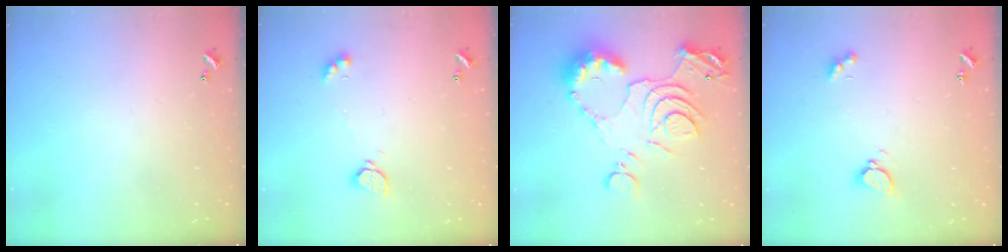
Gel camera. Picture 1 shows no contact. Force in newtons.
{"total": 2.2, "press": 2.2, "slide": 0.2}
{"total": 15.1, "press": 15.0, "slide": 1.6}
{"total": 3.4, "press": 3.3, "slide": 0.4}